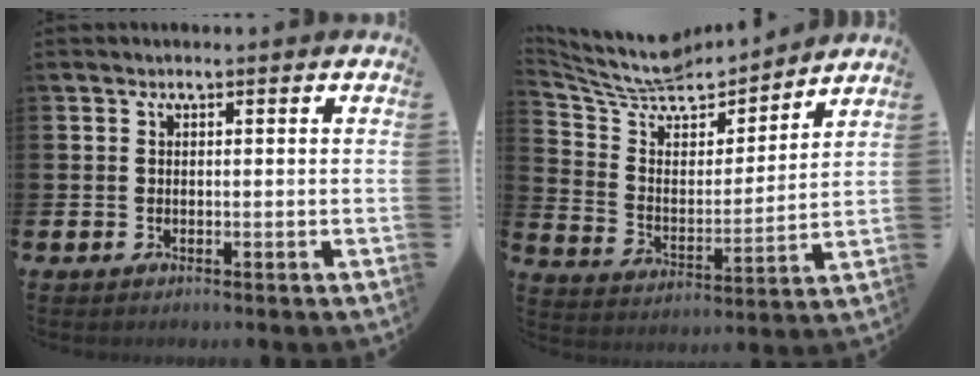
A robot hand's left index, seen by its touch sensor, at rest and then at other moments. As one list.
[{"total": 7.9, "force": [7.2, 2.8, 1.9], "torque": [-0.081, -0.059, 0.123]}]